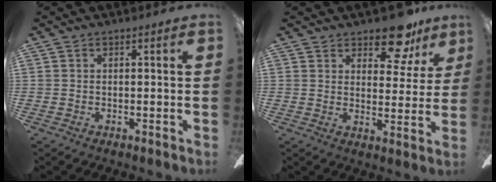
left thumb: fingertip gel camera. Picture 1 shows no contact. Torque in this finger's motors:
{"motor_torque": [1.10, 0.51, 0.62, -0.58, 0.00]}